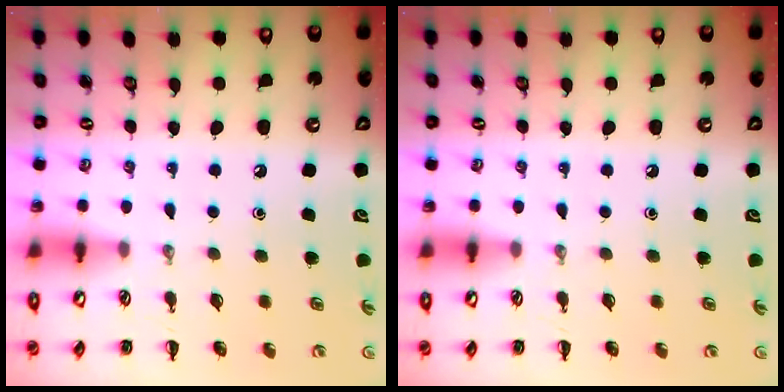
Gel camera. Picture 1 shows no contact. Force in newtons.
{"total": 0.0}